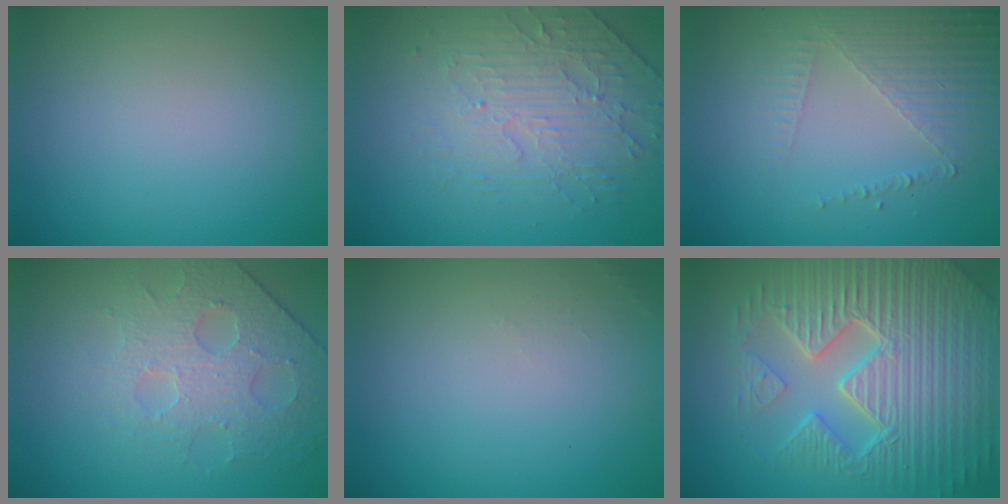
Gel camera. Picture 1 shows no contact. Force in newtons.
{"total": 4.5, "press": 3.3, "slide": 3.1}
{"total": 5.1, "press": 3.1, "slide": 4.0}
{"total": 4.1, "press": 3.6, "slide": 1.9}
{"total": 0.7, "press": 0.6, "slide": 0.1}
{"total": 10.0, "press": 6.7, "slide": 7.4}